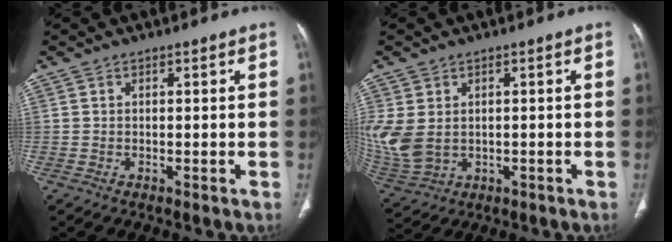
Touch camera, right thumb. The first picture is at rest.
{"total": 10.6, "force": [0.2, 7.8, 7.2], "torque": [-0.188, -0.007, 0.027]}